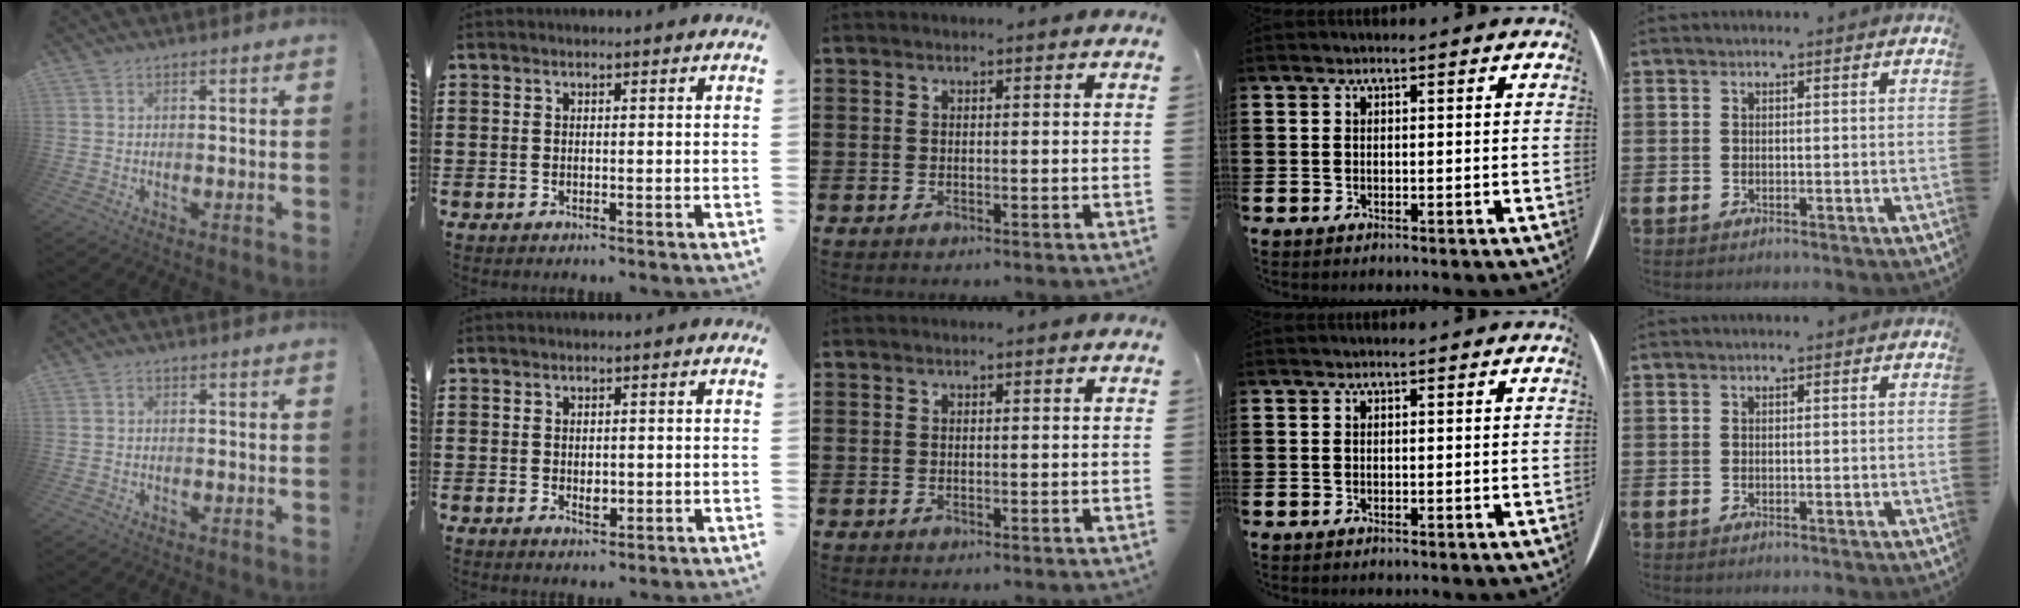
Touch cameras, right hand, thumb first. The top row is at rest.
{"thumb": {"total": 0.6, "force": [-0.3, 0.4, 0.2], "torque": [-0.004, 0.001, -0.007]}, "index": {"total": 1.7, "force": [-0.1, 1.0, 1.4], "torque": [-0.025, 0.002, -0.002]}}